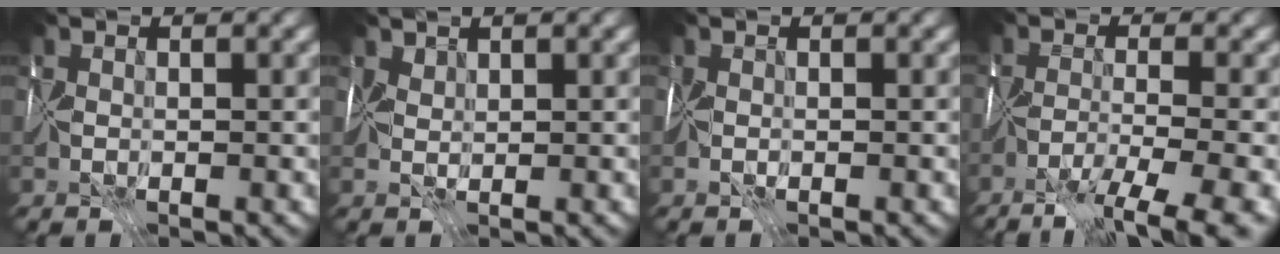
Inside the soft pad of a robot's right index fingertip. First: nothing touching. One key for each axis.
{"total": 1.3, "fx": 1.2, "fy": 0.3, "fz": 0.3, "tx": -0.012, "ty": 0.007, "tz": 0.024}
{"total": 0.8, "fx": -0.4, "fy": 0.3, "fz": 0.7, "tx": -0.017, "ty": -0.002, "tz": -0.014}
{"total": 7.8, "fx": -5.0, "fy": 1.2, "fz": 5.8, "tx": -0.092, "ty": -0.006, "tz": -0.083}